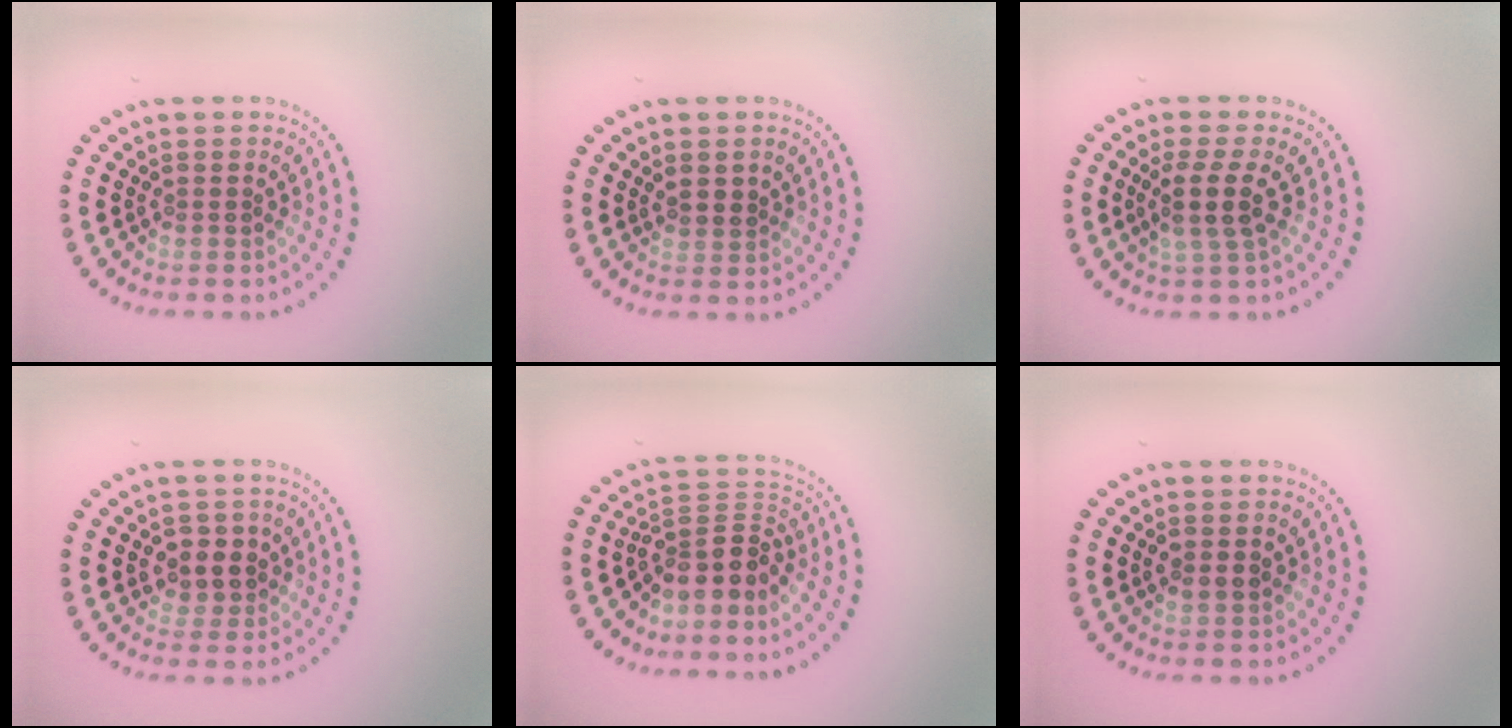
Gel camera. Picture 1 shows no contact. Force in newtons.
{"total": 1.0, "press": 0.8, "slide": 0.5}
{"total": 2.7, "press": 2.3, "slide": 1.5}
{"total": 2.8, "press": 2.6, "slide": 0.9}
{"total": 3.8, "press": 2.9, "slide": 2.6}
{"total": 1.5, "press": 1.5, "slide": 0.3}